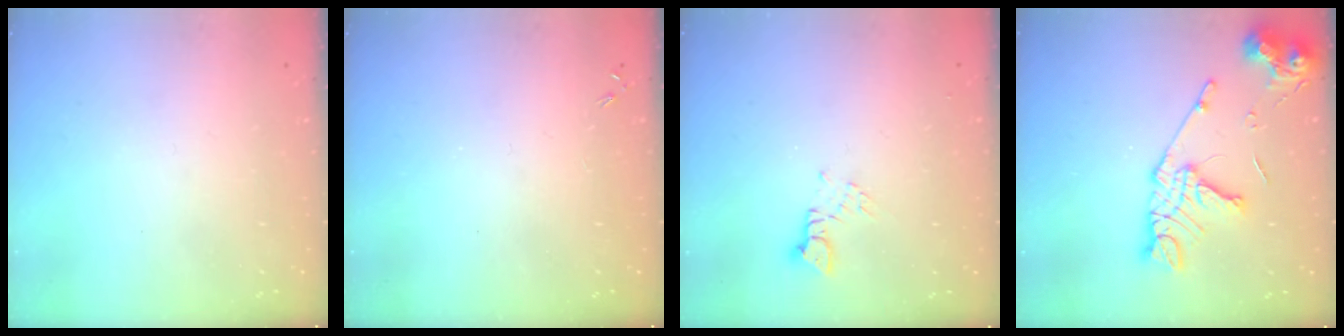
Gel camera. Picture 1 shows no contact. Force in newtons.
{"total": 0.0}
{"total": 2.2, "press": 2.2, "slide": 0.2}
{"total": 16.1, "press": 16.1, "slide": 1.6}